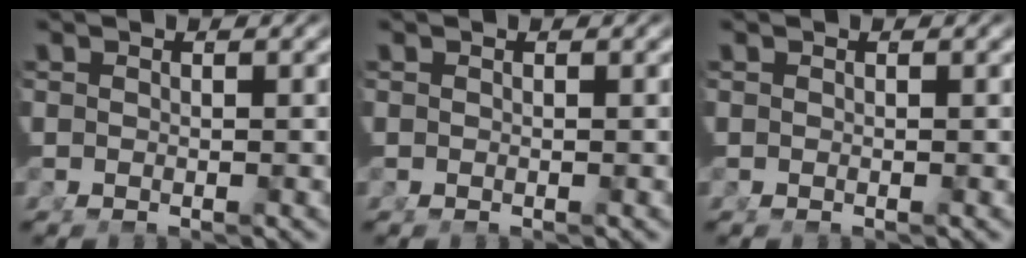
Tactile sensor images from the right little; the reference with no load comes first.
{"total": 0.0}
{"total": 0.0}